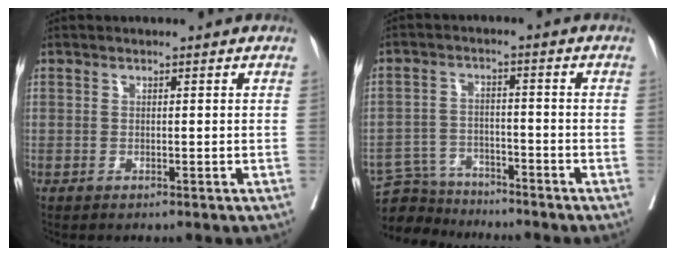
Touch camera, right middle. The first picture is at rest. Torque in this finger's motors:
{"motor_torque": [-0.01, 0.01, -0.09, -0.07]}